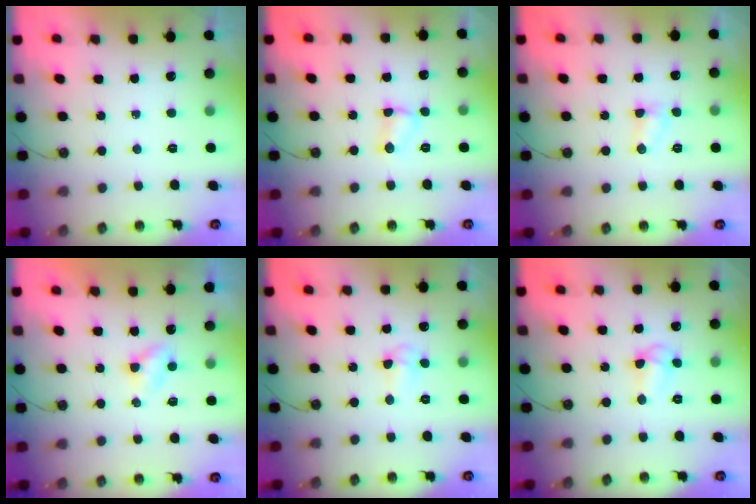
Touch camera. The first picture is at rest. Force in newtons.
{"total": 5.2, "press": 5.1, "slide": 0.6}
{"total": 3.6, "press": 3.6, "slide": 0.4}
{"total": 3.1, "press": 3.1, "slide": 0.4}
{"total": 4.0, "press": 3.1, "slide": 2.4}
{"total": 5.0, "press": 5.0, "slide": 0.5}